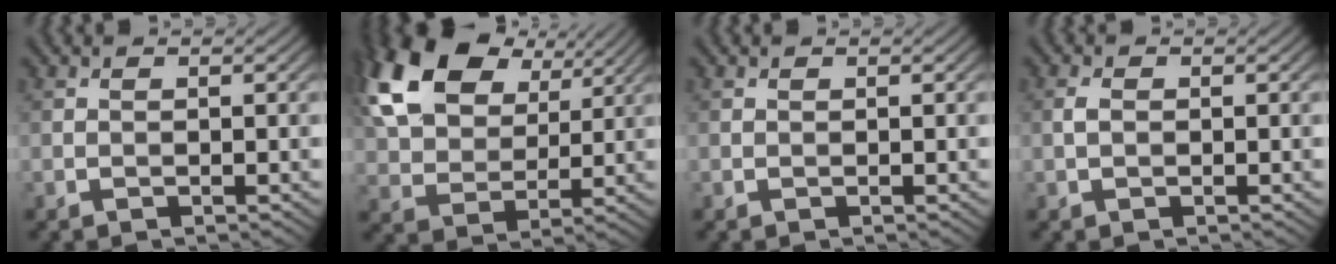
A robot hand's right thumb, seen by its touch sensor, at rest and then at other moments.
{"total": 16.4, "force": [7.9, 10.2, 10.1], "torque": [-0.237, 0.025, 0.147]}
{"total": 0.0}
{"total": 1.1, "force": [-0.1, 0.7, 0.9], "torque": [-0.023, 0.004, -0.003]}